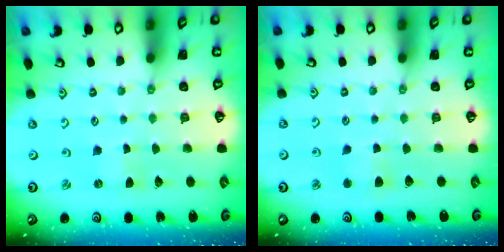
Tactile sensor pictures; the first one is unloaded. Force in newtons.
{"total": 3.0, "press": 3.0, "slide": 0.5}